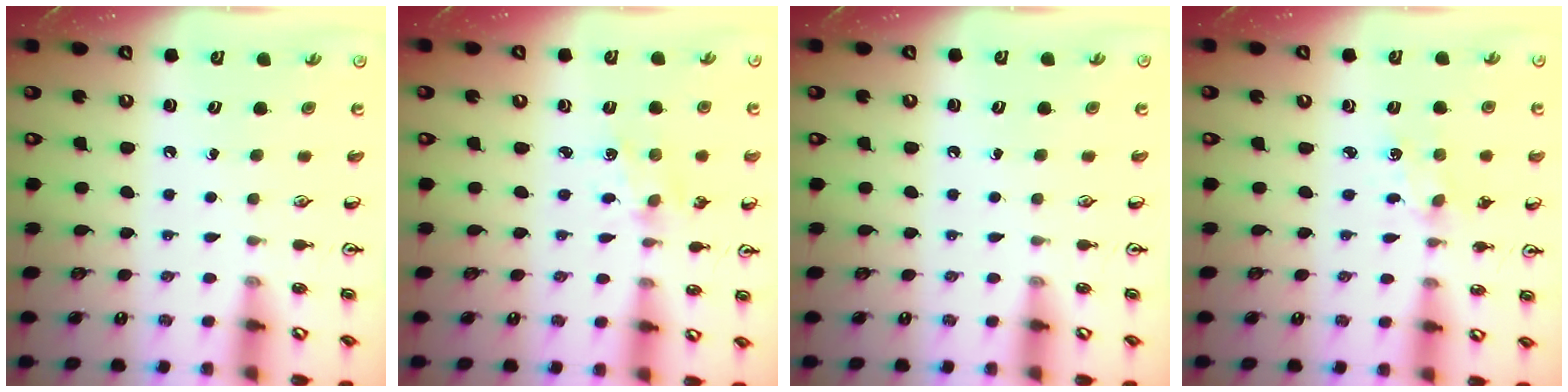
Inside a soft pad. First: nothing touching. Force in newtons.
{"total": 1.8, "press": 1.8, "slide": 0.3}
{"total": 0.0}
{"total": 2.5, "press": 2.4, "slide": 0.4}